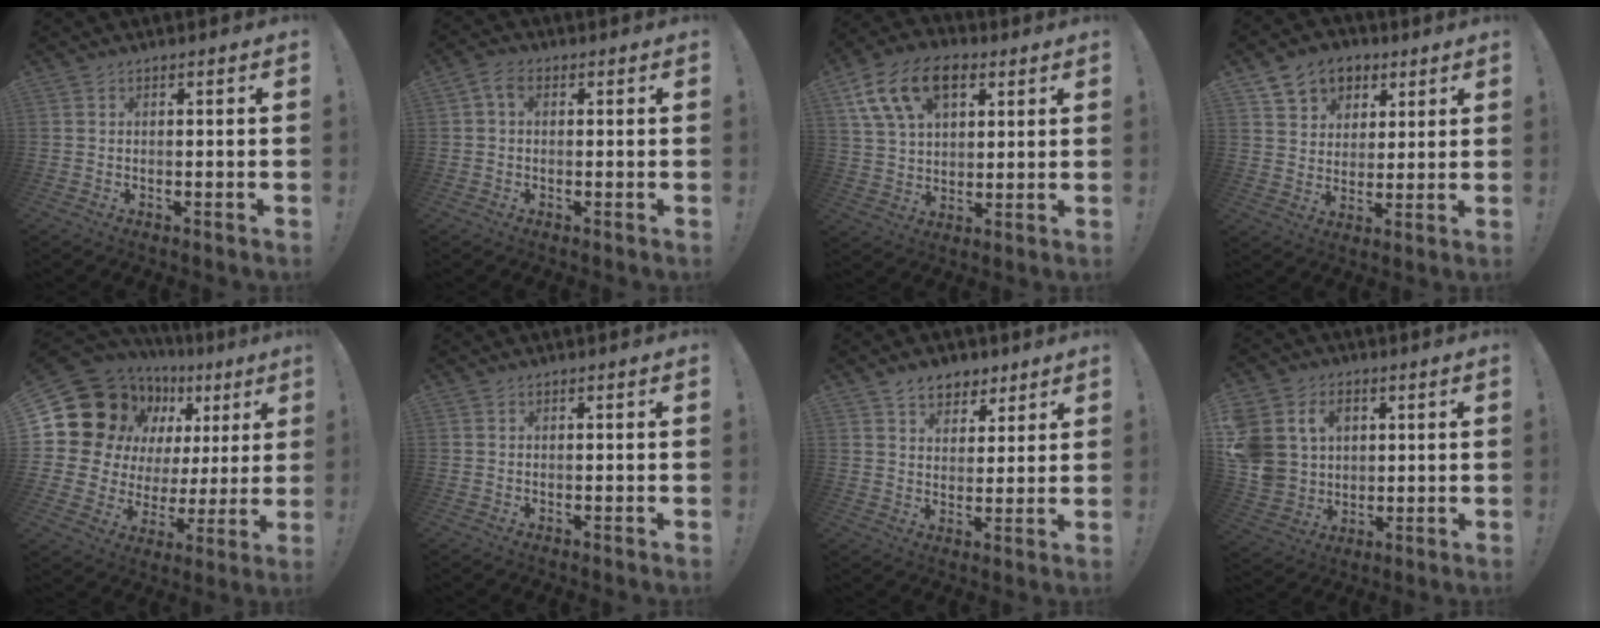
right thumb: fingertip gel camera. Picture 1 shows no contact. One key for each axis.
{"total": 3.5, "fx": 0.5, "fy": 2.3, "fz": 2.6, "tx": -0.044, "ty": 0.007, "tz": 0.010}
{"total": 16.9, "fx": 7.8, "fy": 10.9, "fz": 10.3, "tx": -0.177, "ty": -0.026, "tz": 0.144}
{"total": 9.9, "fx": 5.0, "fy": 7.9, "fz": 3.0, "tx": -0.042, "ty": -0.025, "tz": 0.101}
{"total": 18.8, "fx": 9.4, "fy": 12.6, "fz": 10.3, "tx": -0.166, "ty": -0.068, "tz": 0.200}
{"total": 0.0}
{"total": 8.0, "fx": 5.3, "fy": 5.5, "fz": 2.3, "tx": -0.023, "ty": -0.032, "tz": 0.100}
{"total": 13.6, "fx": 3.8, "fy": 11.6, "fz": 6.1, "tx": -0.131, "ty": -0.010, "tz": 0.080}